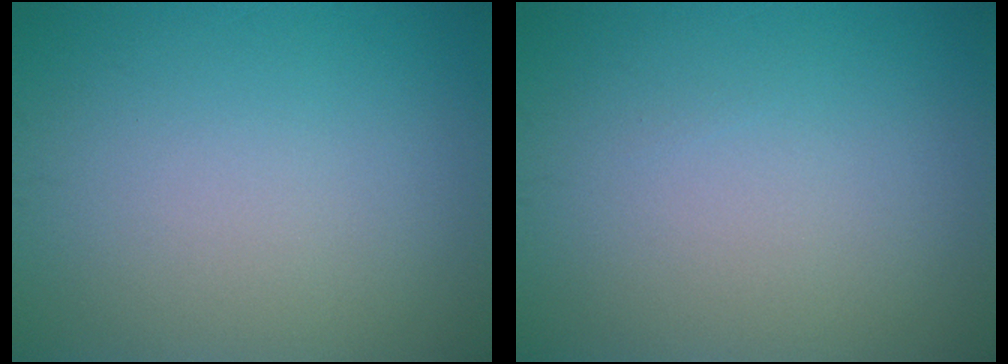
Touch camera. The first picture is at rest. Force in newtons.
{"total": 0.0}